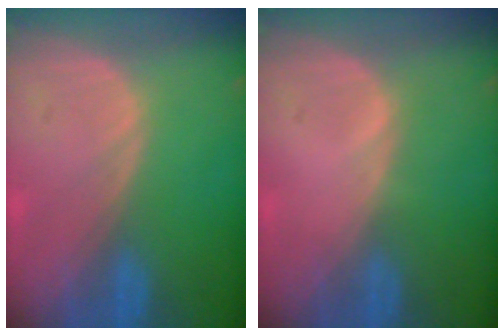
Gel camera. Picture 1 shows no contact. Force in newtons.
{"total": 0.5, "press": 0.1, "slide": 0.5}